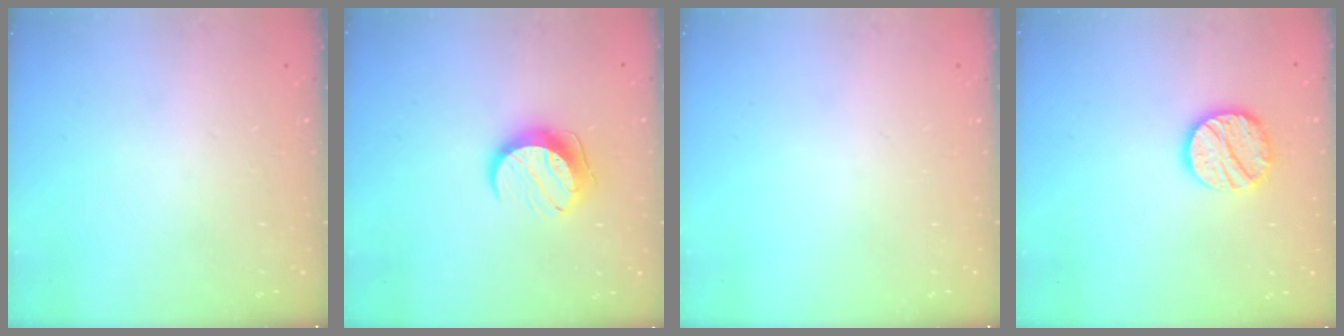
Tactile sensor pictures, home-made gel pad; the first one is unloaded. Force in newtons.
{"total": 10.1, "press": 10.1, "slide": 0.5}
{"total": 0.0}
{"total": 13.1, "press": 13.1, "slide": 1.2}